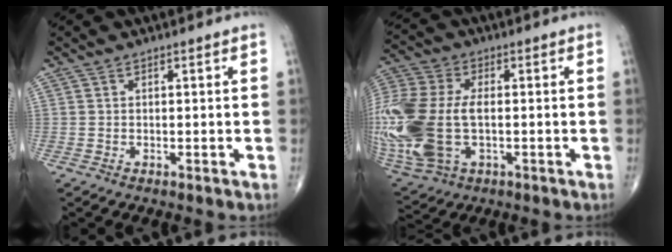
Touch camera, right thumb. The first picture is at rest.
{"total": 25.4, "force": [-2.7, 15.3, 20.0], "torque": [-0.540, -0.005, -0.036]}